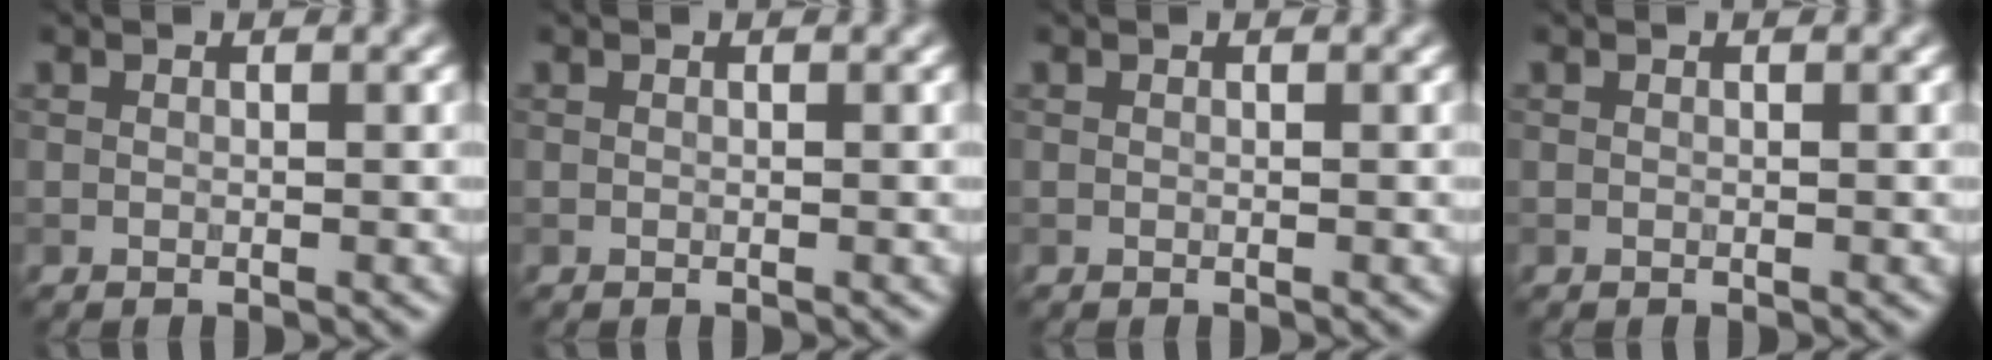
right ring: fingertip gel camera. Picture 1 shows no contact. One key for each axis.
{"total": 0.0}
{"total": 0.0}
{"total": 0.0}